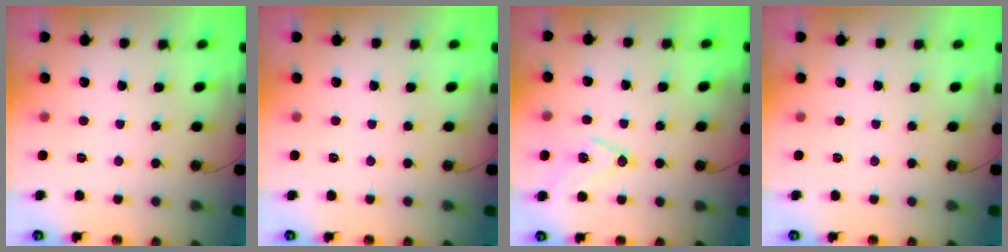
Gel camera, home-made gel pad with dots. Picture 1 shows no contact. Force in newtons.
{"total": 0.0}
{"total": 12.9, "press": 12.5, "slide": 3.1}
{"total": 0.0}